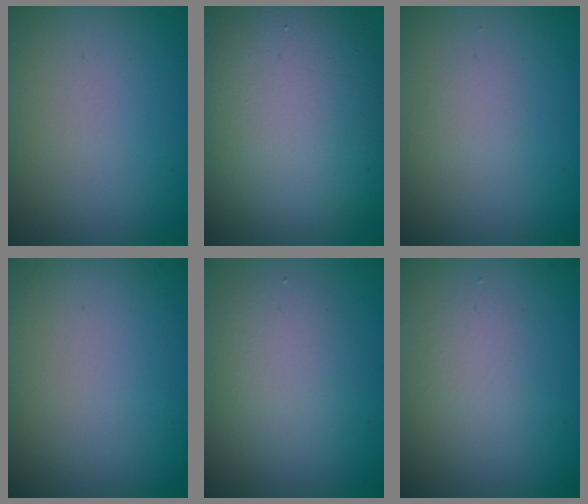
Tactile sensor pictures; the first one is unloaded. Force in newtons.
{"total": 12.9, "press": 12.8, "slide": 1.1}
{"total": 0.9, "press": 0.9, "slide": 0.0}
{"total": 0.0}
{"total": 2.8, "press": 2.8, "slide": 0.2}
{"total": 1.3, "press": 1.3, "slide": 0.1}